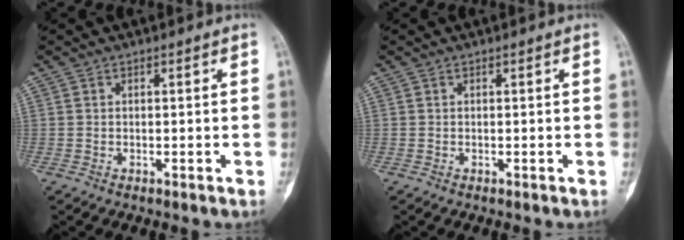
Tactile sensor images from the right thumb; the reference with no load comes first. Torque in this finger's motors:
{"motor_torque": [0.00, 0.00, 0.03, 0.03, 0.01]}